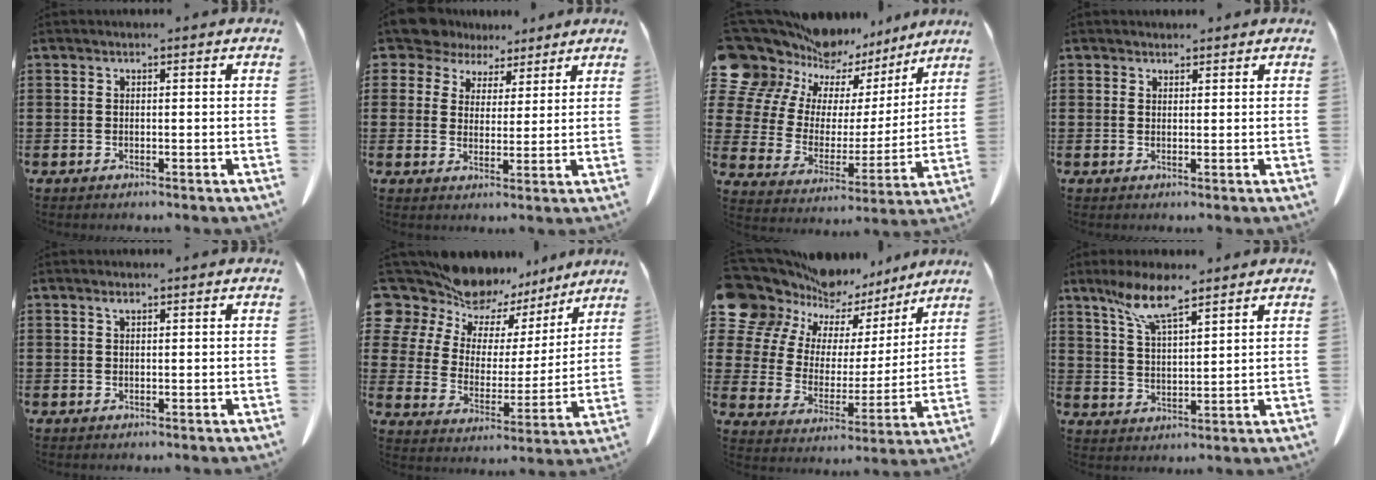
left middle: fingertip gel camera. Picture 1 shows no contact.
{"total": 7.1, "force": [6.0, 3.6, 1.0], "torque": [-0.057, -0.014, 0.115]}
{"total": 9.9, "force": [8.1, 5.7, 0.7], "torque": [-0.062, -0.074, 0.144]}
{"total": 1.9, "force": [1.7, 0.8, 0.0], "torque": [-0.007, 0.002, 0.036]}
{"total": 0.8, "force": [0.5, 0.2, 0.6], "torque": [-0.013, -0.001, 0.010]}
{"total": 10.7, "force": [9.5, 4.9, 1.1], "torque": [-0.070, -0.079, 0.177]}
{"total": 8.8, "force": [7.1, 5.2, 0.2], "torque": [-0.059, -0.063, 0.131]}
{"total": 8.2, "force": [5.9, 1.8, 5.3], "torque": [-0.118, -0.008, 0.108]}